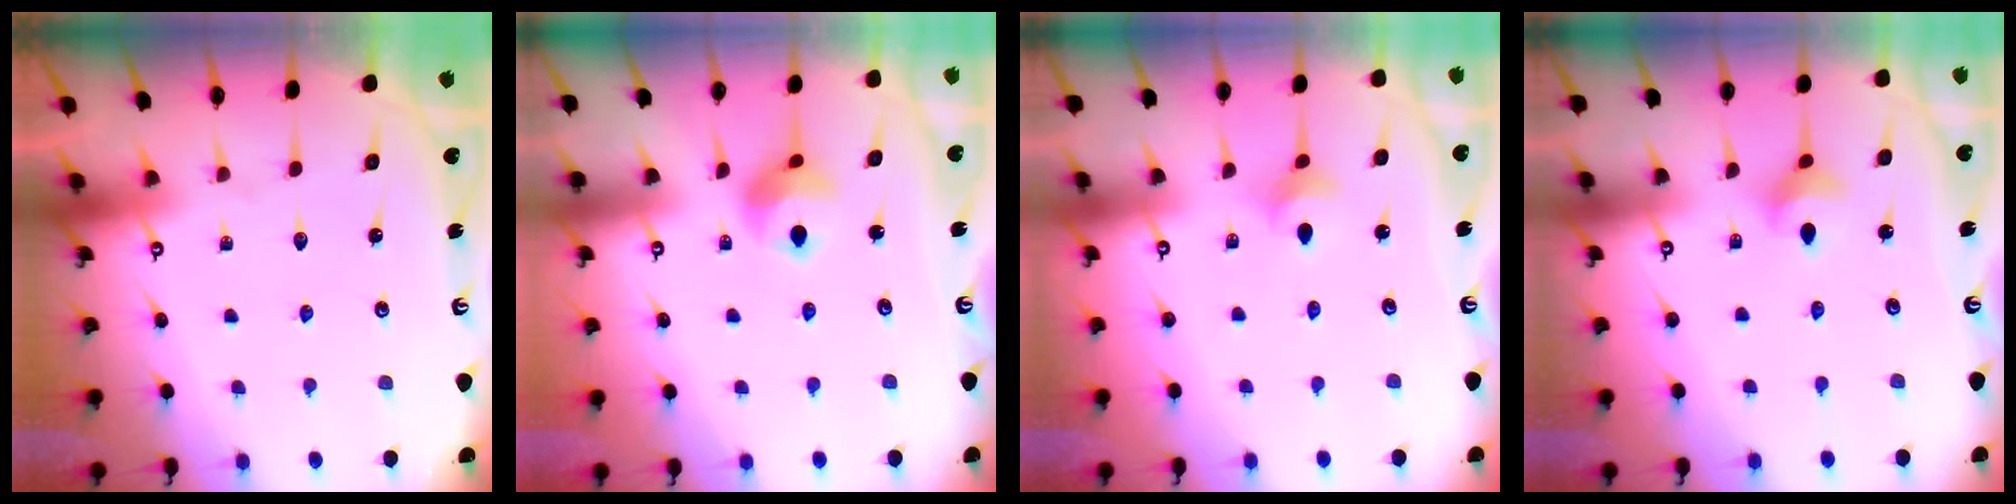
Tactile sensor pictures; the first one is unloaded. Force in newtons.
{"total": 8.2, "press": 8.1, "slide": 1.0}
{"total": 3.9, "press": 3.7, "slide": 1.0}
{"total": 4.5, "press": 4.4, "slide": 1.0}